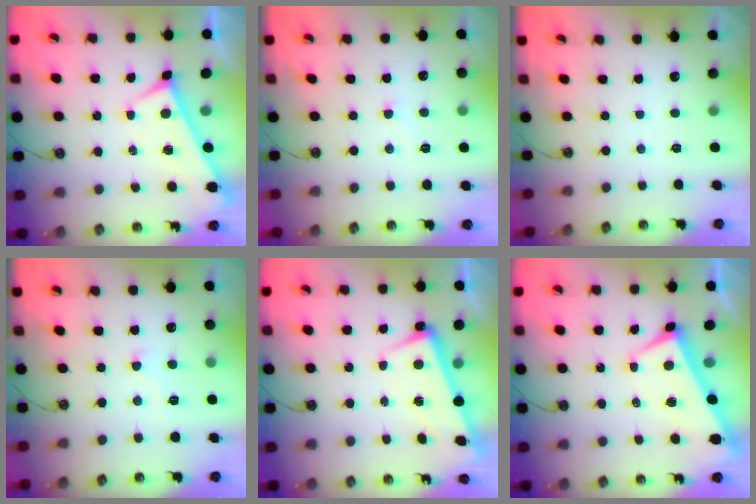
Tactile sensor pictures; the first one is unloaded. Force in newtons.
{"total": 2.2, "press": 2.2, "slide": 0.4}
{"total": 0.0}
{"total": 2.4, "press": 2.3, "slide": 0.5}
{"total": 2.3, "press": 2.2, "slide": 0.7}
{"total": 2.6, "press": 2.5, "slide": 0.6}